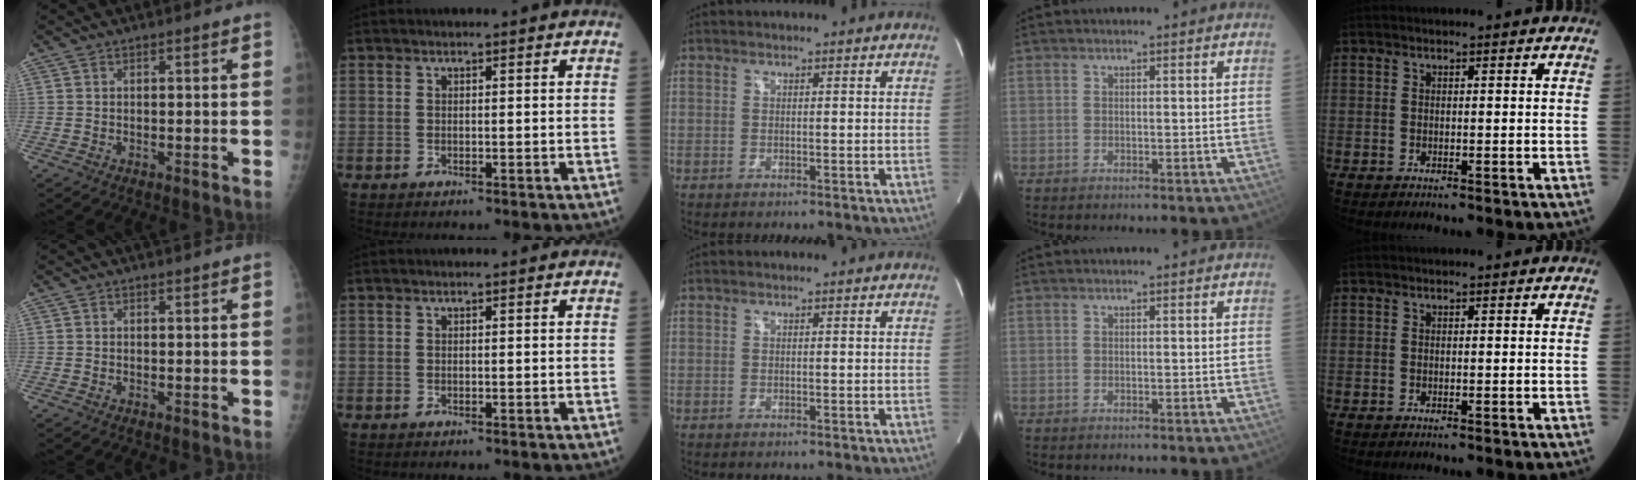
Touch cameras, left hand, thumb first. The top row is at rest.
{}